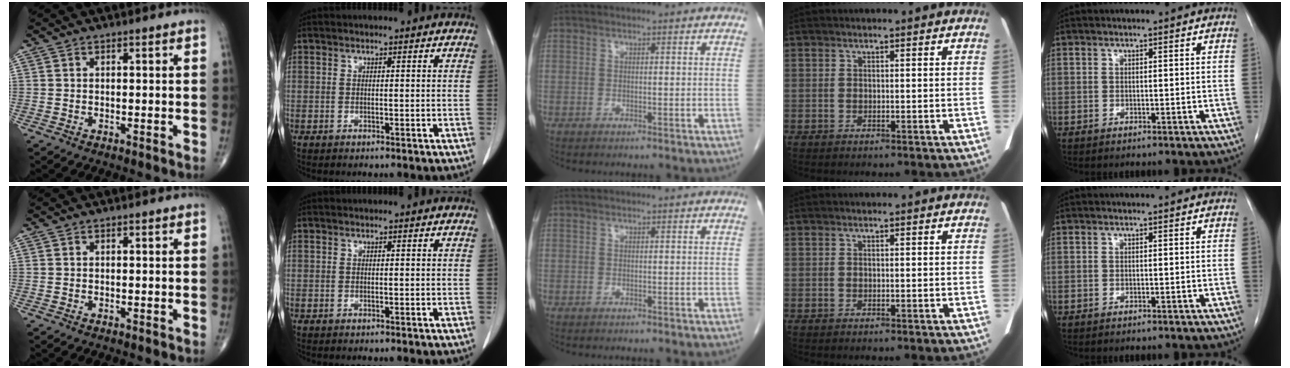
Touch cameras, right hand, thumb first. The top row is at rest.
{}